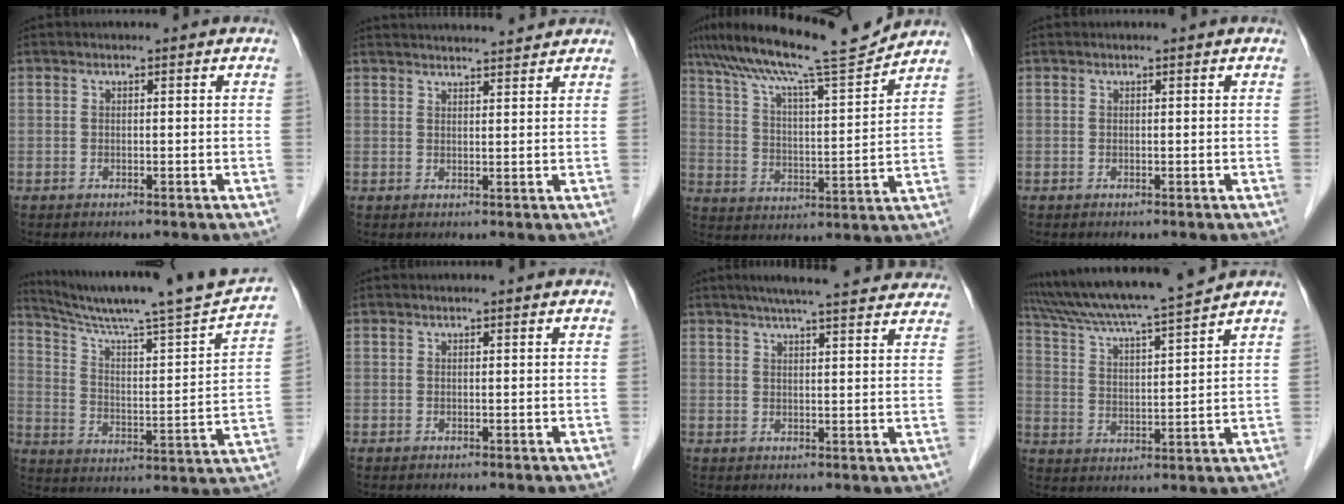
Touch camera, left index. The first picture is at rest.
{"total": 10.1, "force": [9.7, 0.3, 2.9], "torque": [-0.041, 0.022, 0.126]}
{"total": 15.4, "force": [13.5, -0.2, 7.3], "torque": [-0.130, 0.004, 0.216]}
{"total": 0.5, "force": [0.5, 0.0, 0.2], "torque": [-0.004, 0.004, 0.009]}
{"total": 21.5, "force": [19.5, -0.9, 9.0], "torque": [-0.151, -0.039, 0.283]}
{"total": 1.6, "force": [1.5, 0.0, 0.5], "torque": [-0.010, 0.011, 0.019]}
{"total": 19.6, "force": [17.5, 2.4, 8.5], "torque": [-0.118, 0.027, 0.217]}
{"total": 14.6, "force": [13.3, -1.3, 6.1], "torque": [-0.115, 0.003, 0.219]}